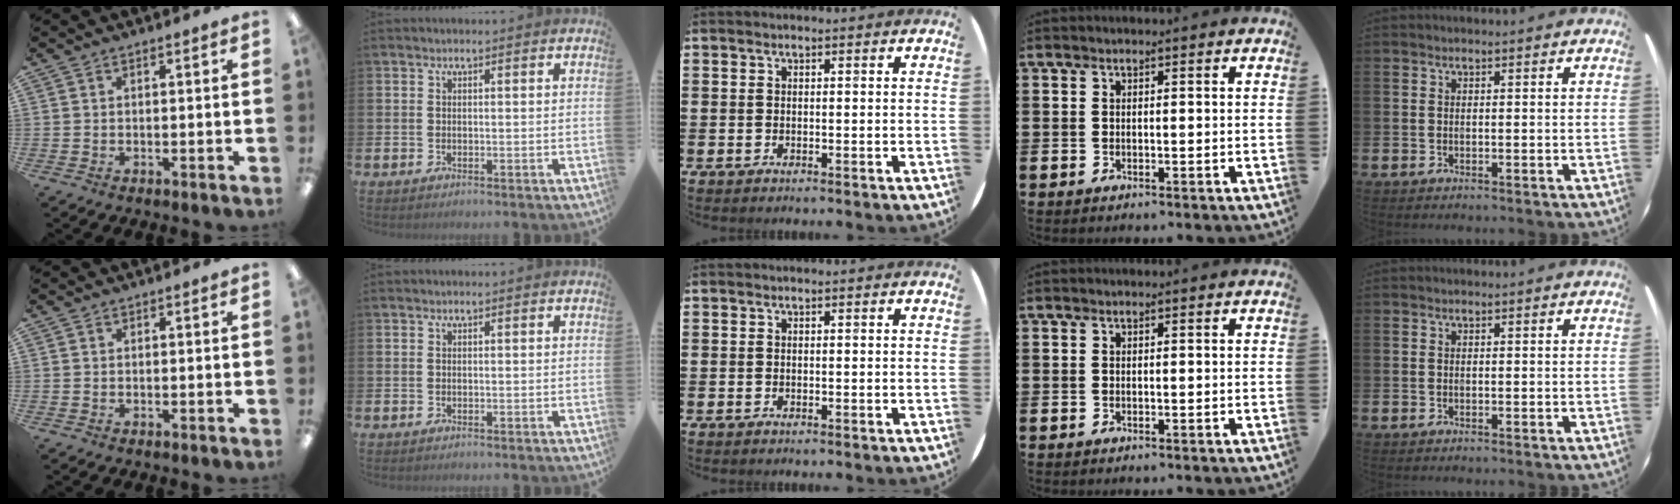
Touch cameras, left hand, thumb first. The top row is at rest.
{}